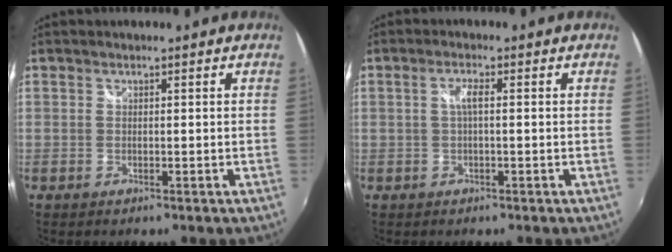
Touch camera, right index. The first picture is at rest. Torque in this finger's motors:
{"motor_torque": [0.22, -0.13, 0.21, 0.05]}